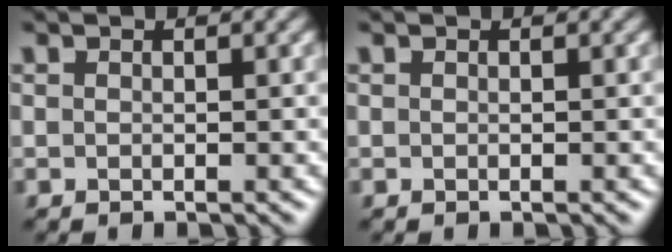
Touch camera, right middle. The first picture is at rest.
{"total": 0.0}